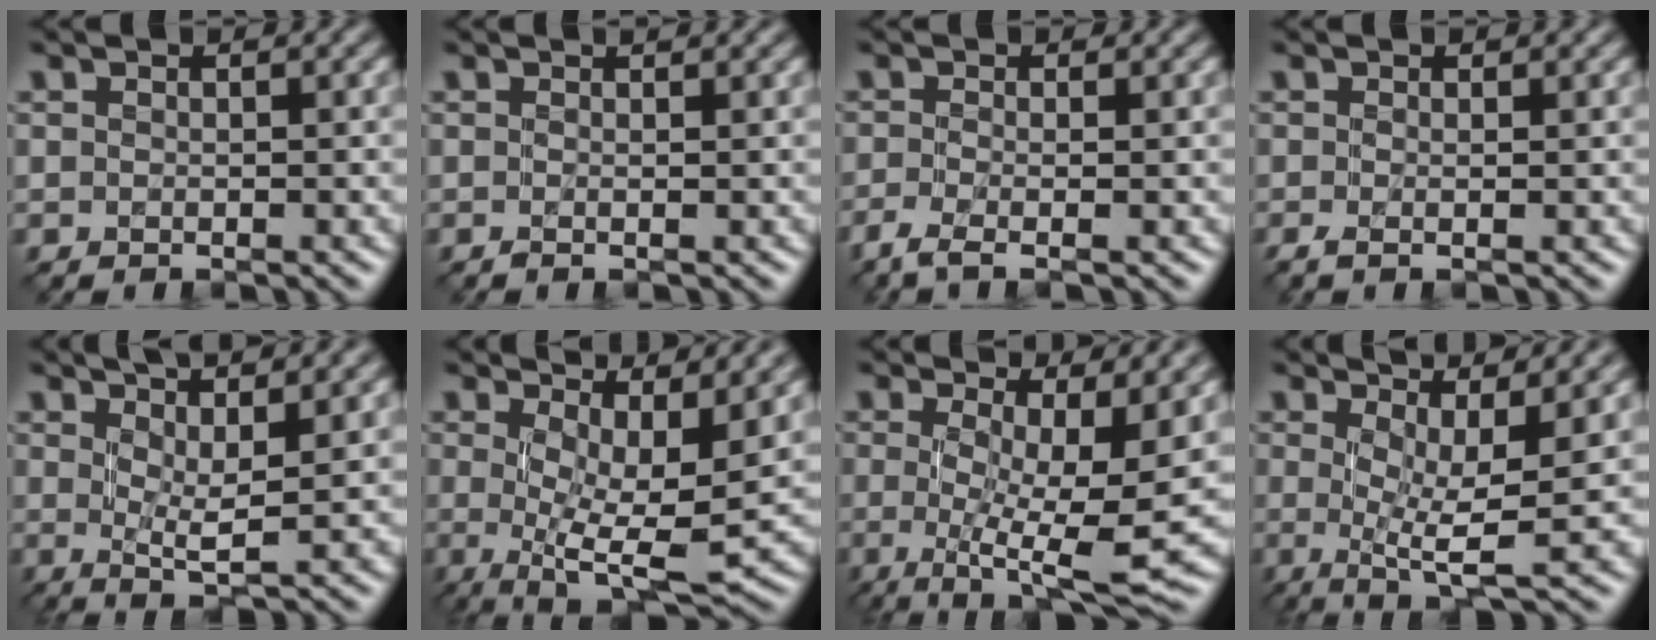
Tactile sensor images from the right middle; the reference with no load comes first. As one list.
[{"total": 1.3, "force": [0.4, 0.4, 1.2], "torque": [-0.020, -0.003, -0.004]}, {"total": 2.6, "force": [-1.4, 0.7, 2.0], "torque": [-0.043, -0.015, -0.038]}, {"total": 1.5, "force": [0.0, 0.4, 1.4], "torque": [-0.028, -0.001, -0.004]}, {"total": 6.0, "force": [2.5, 1.3, 5.3], "torque": [-0.076, 0.000, 0.041]}, {"total": 9.7, "force": [2.4, 3.3, 8.8], "torque": [-0.131, -0.012, 0.044]}, {"total": 11.0, "force": [0.6, 3.3, 10.5], "torque": [-0.147, -0.014, 0.012]}, {"total": 8.2, "force": [1.6, 2.2, 7.8], "torque": [-0.116, 0.000, 0.028]}]